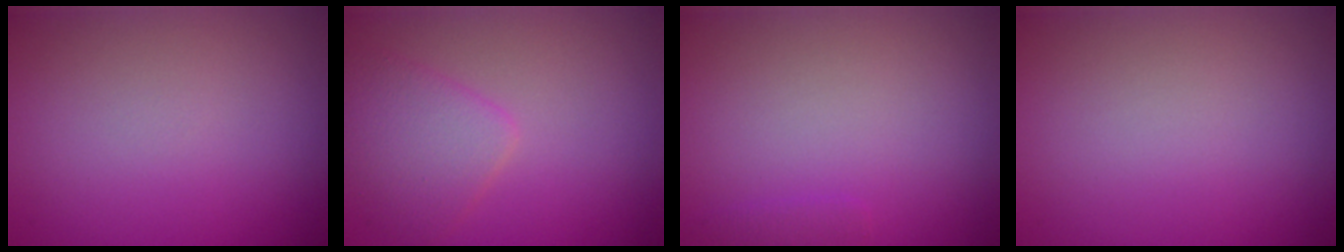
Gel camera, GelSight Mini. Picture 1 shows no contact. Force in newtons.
{"total": 3.2, "press": 3.2, "slide": 0.1}
{"total": 0.7, "press": 0.7, "slide": 0.1}
{"total": 0.0}